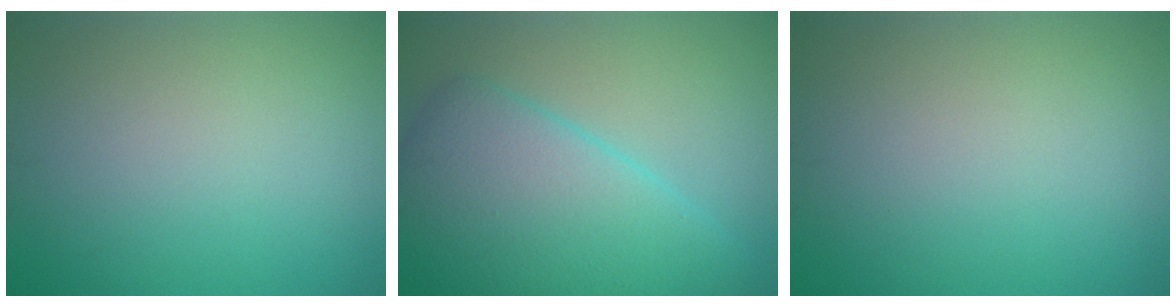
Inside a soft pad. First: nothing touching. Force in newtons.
{"total": 9.1, "press": 9.1, "slide": 0.0}
{"total": 0.0}